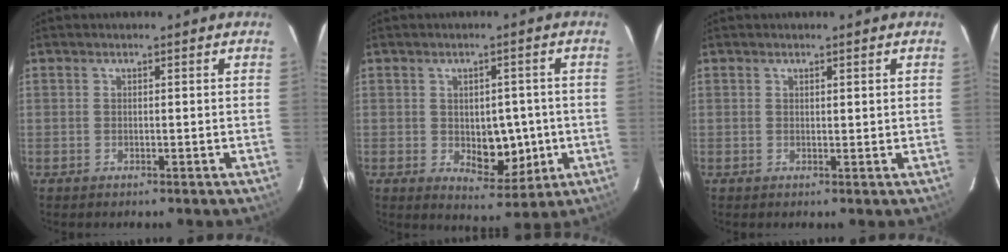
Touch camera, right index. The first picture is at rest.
{"total": 7.4, "force": [-0.9, 4.3, 5.9], "torque": [-0.075, 0.002, 0.000]}
{"total": 0.7, "force": [0.4, 0.3, 0.6], "torque": [-0.011, 0.000, 0.007]}